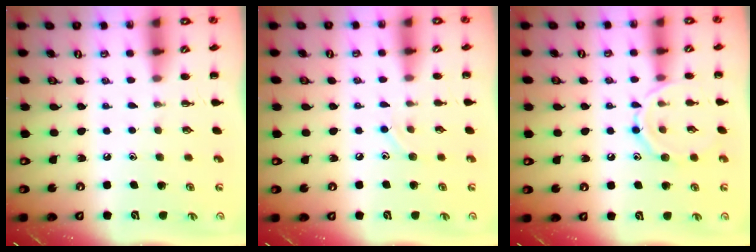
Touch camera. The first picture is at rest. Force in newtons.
{"total": 6.2, "press": 6.0, "slide": 1.5}
{"total": 10.7, "press": 10.6, "slide": 0.6}